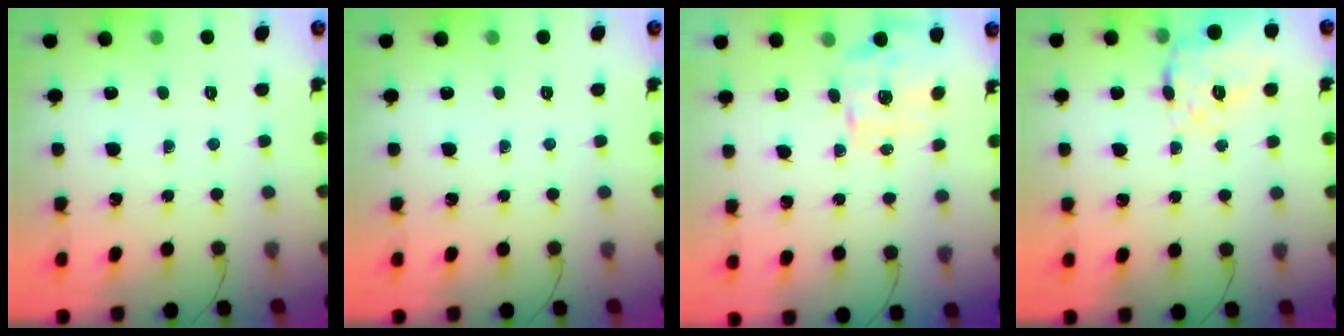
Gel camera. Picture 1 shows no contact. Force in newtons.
{"total": 0.0}
{"total": 2.6, "press": 2.3, "slide": 1.3}
{"total": 19.5, "press": 19.5, "slide": 0.5}